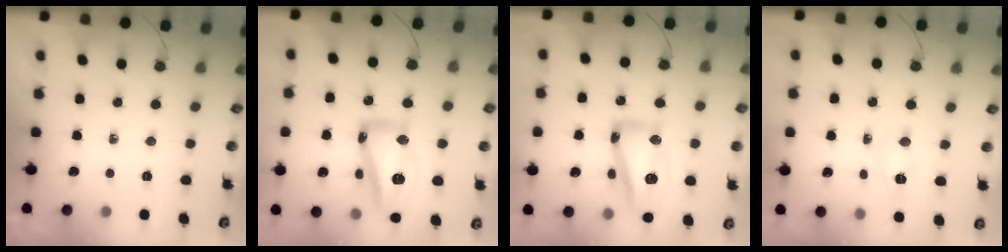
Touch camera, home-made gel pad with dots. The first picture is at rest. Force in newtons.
{"total": 15.9, "press": 15.8, "slide": 1.4}
{"total": 14.1, "press": 14.0, "slide": 1.4}
{"total": 3.9, "press": 3.9, "slide": 0.7}